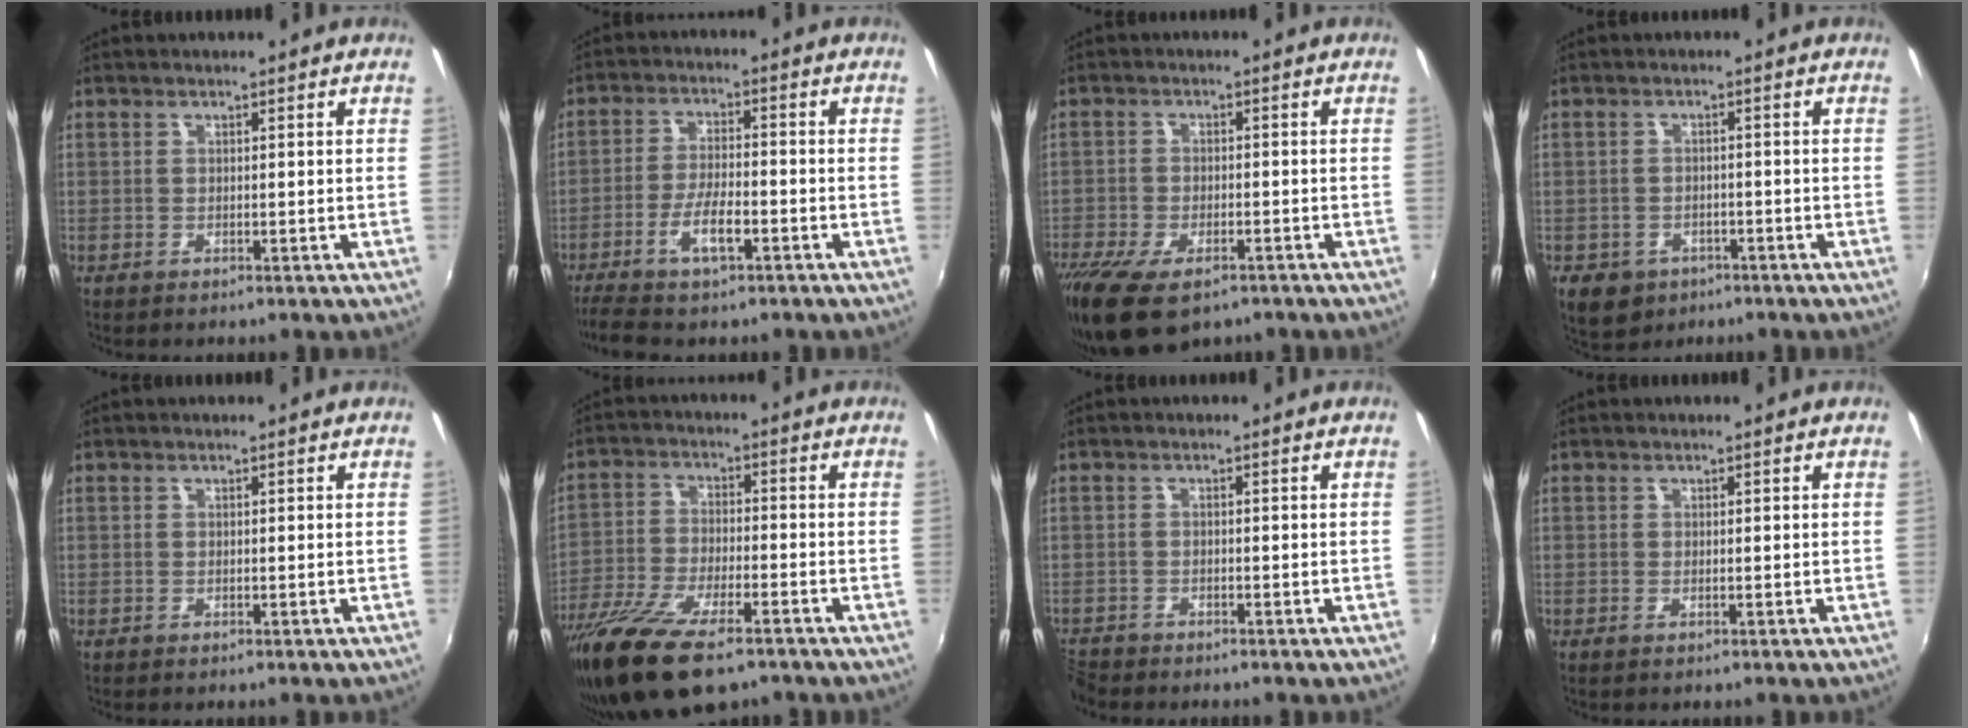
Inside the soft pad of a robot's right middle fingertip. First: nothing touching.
{"total": 8.5, "force": [-5.3, 1.9, 6.4], "torque": [-0.144, -0.006, -0.101]}
{"total": 11.9, "force": [-8.1, 5.0, 7.1], "torque": [-0.167, -0.041, -0.140]}
{"total": 7.0, "force": [-3.7, 5.2, 2.8], "torque": [-0.071, -0.013, -0.051]}
{"total": 0.0}
{"total": 15.6, "force": [-11.0, 4.5, 10.1], "torque": [-0.214, -0.051, -0.203]}
{"total": 3.6, "force": [-3.5, 1.0, 0.3], "torque": [-0.024, -0.015, -0.072]}
{"total": 0.5, "force": [-0.1, -0.4, 0.3], "torque": [-0.004, 0.000, -0.002]}